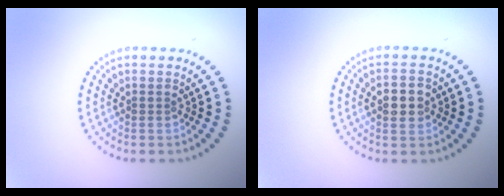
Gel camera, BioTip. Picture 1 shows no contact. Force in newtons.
{"total": 2.9, "press": 2.9, "slide": 0.2}